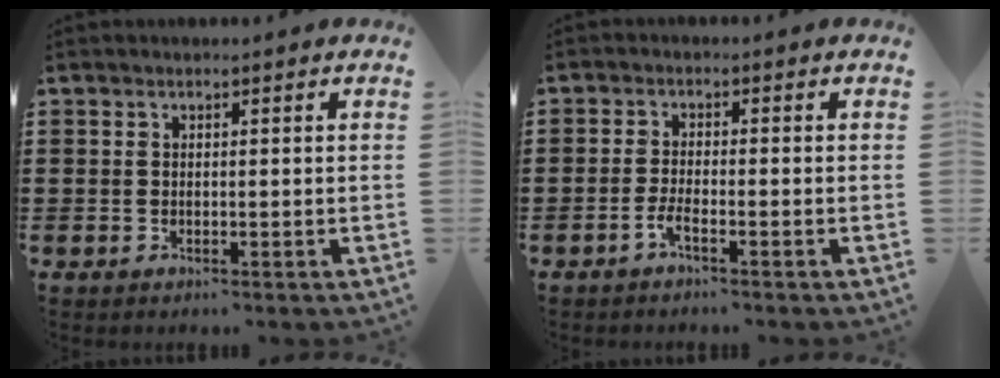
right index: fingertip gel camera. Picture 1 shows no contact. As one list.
[{"total": 2.3, "force": [-1.6, -0.1, 1.6], "torque": [-0.037, -0.004, -0.032]}]